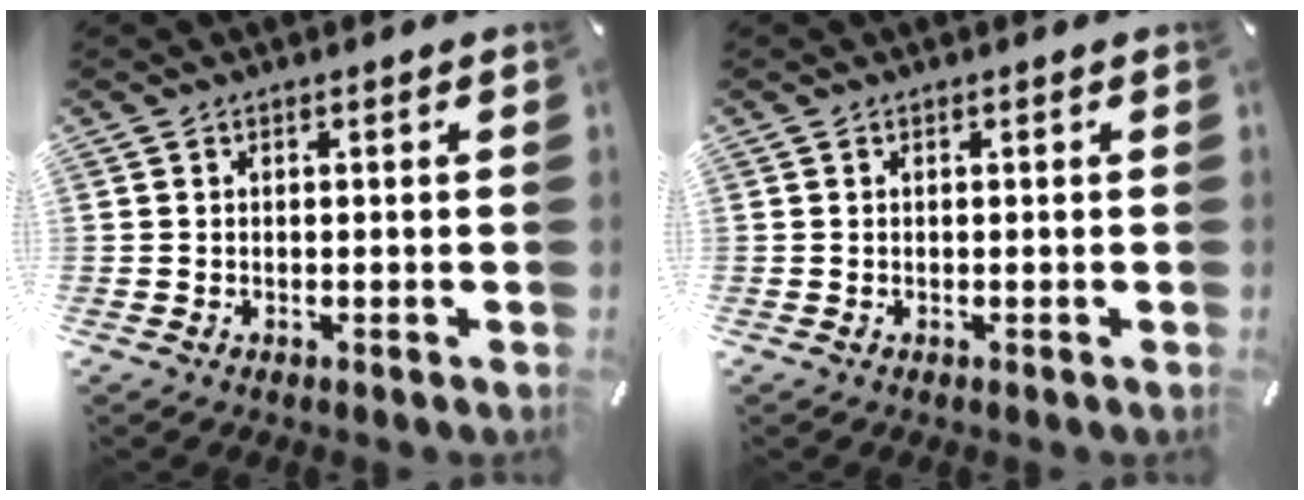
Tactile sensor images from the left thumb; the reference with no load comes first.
{"total": 0.0}